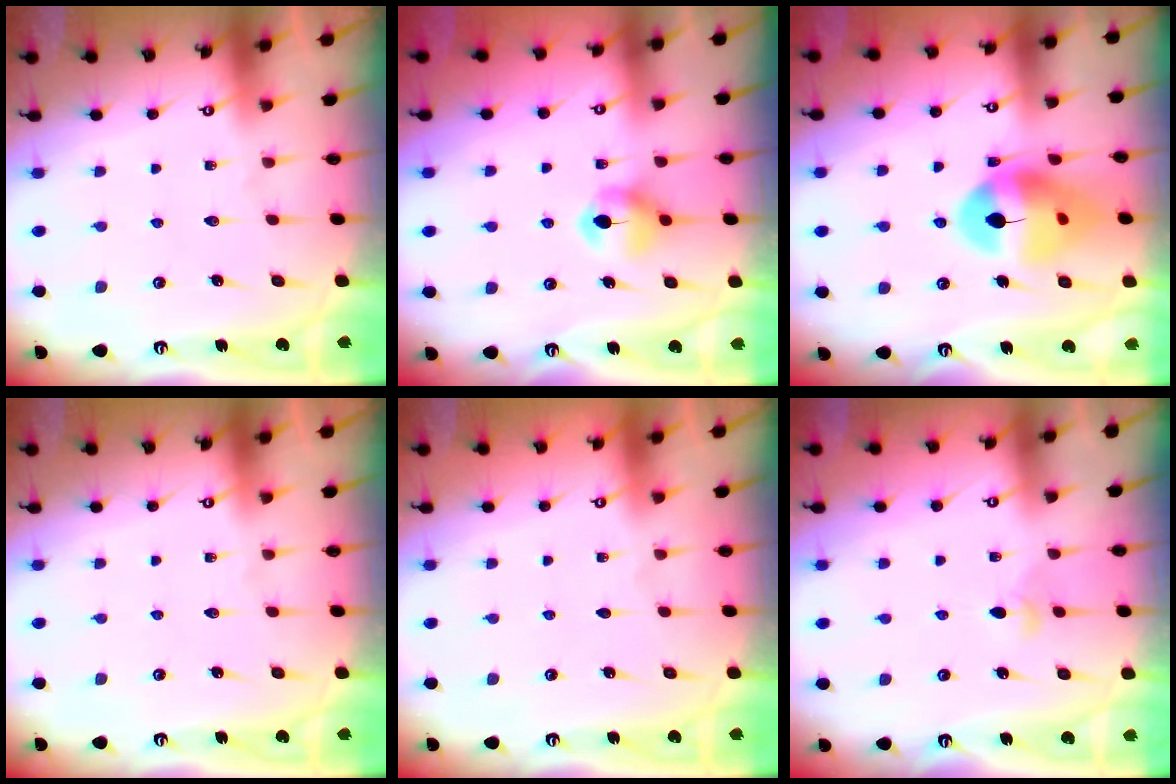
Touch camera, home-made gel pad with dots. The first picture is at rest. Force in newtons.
{"total": 6.5, "press": 6.5, "slide": 0.7}
{"total": 13.9, "press": 13.8, "slide": 1.5}
{"total": 0.0}
{"total": 0.0}
{"total": 3.8, "press": 3.7, "slide": 0.8}